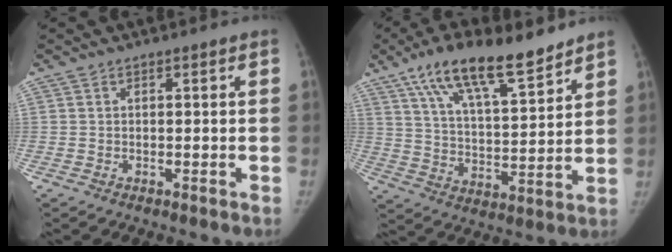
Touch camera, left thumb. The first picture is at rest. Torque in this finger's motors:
{"motor_torque": [0.85, 0.85, 0.64, -0.53, 0.15]}